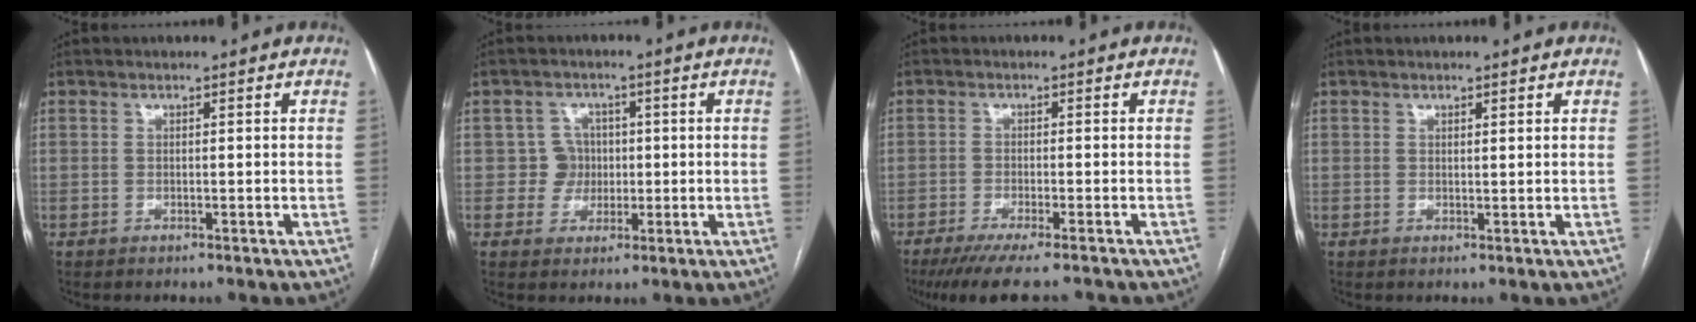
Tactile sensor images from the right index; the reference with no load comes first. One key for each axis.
{"total": 3.8, "fx": 0.1, "fy": 3.8, "fz": 0.1, "tx": 0.009, "ty": 0.015, "tz": 0.004}
{"total": 9.9, "fx": -8.3, "fy": 0.4, "fz": 5.4, "tx": -0.072, "ty": -0.023, "tz": -0.129}
{"total": 0.7, "fx": 0.6, "fy": -0.2, "fz": 0.4, "tx": -0.009, "ty": -0.002, "tz": 0.007}